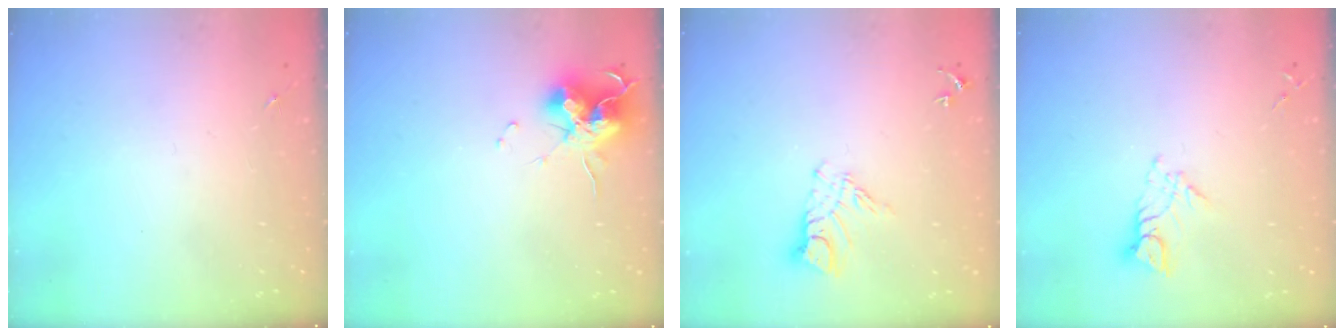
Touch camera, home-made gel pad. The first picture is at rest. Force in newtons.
{"total": 14.3, "press": 14.2, "slide": 1.4}
{"total": 9.2, "press": 9.1, "slide": 0.8}
{"total": 6.6, "press": 6.6, "slide": 0.3}